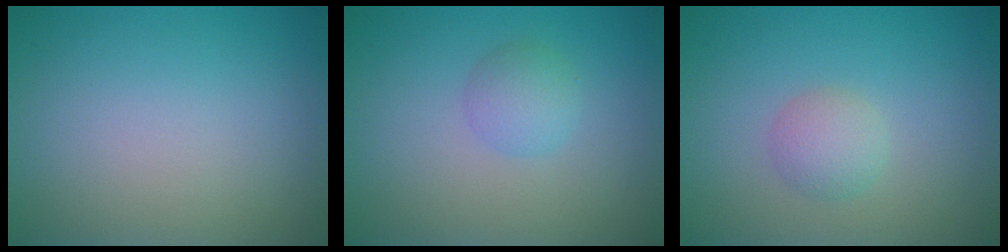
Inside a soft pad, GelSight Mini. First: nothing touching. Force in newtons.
{"total": 2.0, "press": 2.0, "slide": 0.1}
{"total": 2.0, "press": 2.0, "slide": 0.0}